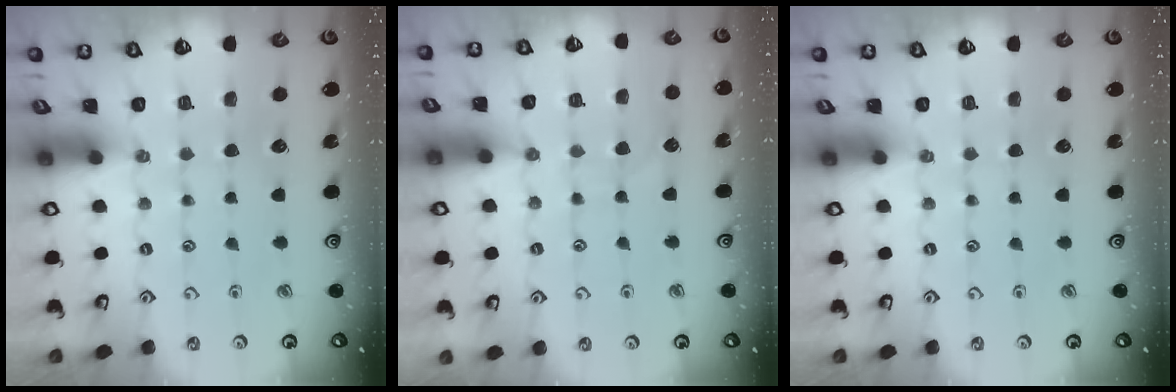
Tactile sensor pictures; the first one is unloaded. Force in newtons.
{"total": 6.3, "press": 6.3, "slide": 0.6}
{"total": 0.0}